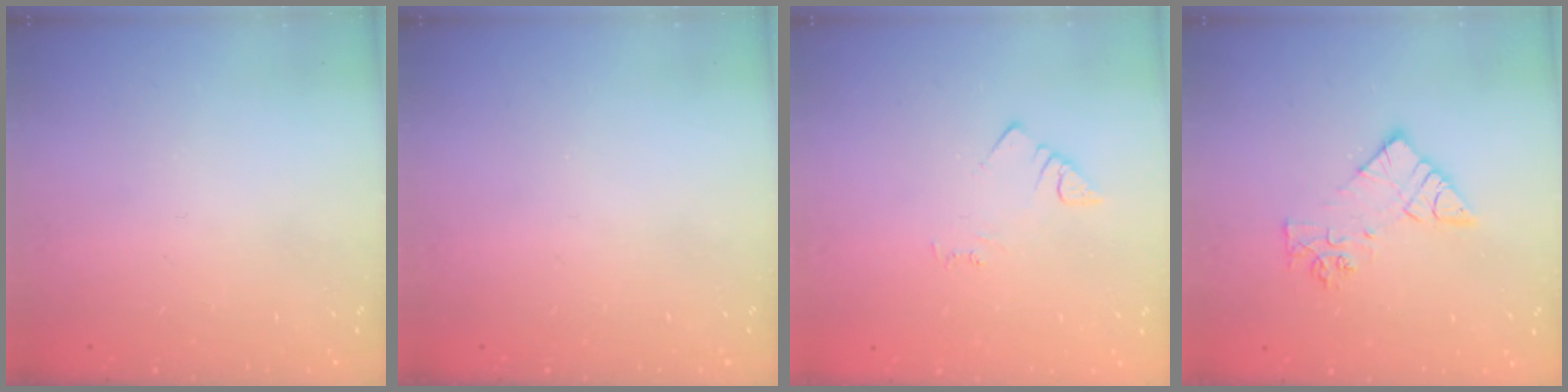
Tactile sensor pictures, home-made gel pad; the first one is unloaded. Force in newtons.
{"total": 0.0}
{"total": 2.5, "press": 2.5, "slide": 0.4}
{"total": 10.2, "press": 10.1, "slide": 0.9}